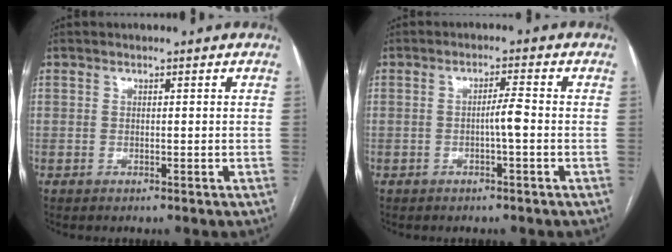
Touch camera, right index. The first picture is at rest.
{"total": 2.6, "force": [-0.6, -0.1, 2.5], "torque": [-0.040, 0.002, -0.013]}